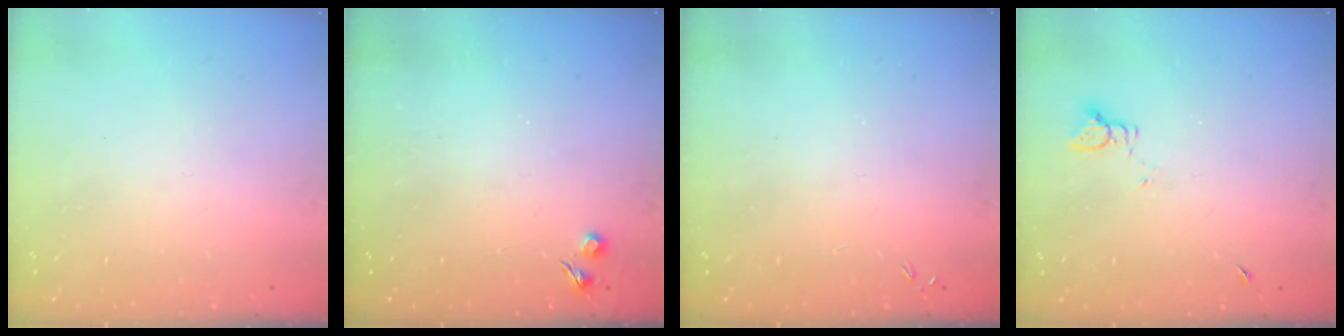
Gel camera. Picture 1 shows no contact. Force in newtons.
{"total": 2.3, "press": 2.3, "slide": 0.4}
{"total": 0.0}
{"total": 1.7, "press": 1.7, "slide": 0.2}